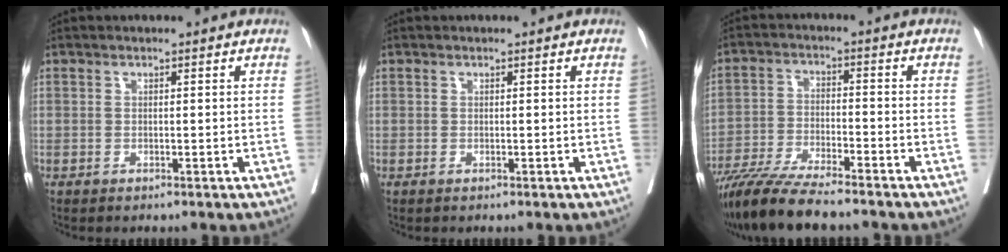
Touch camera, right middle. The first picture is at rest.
{"total": 0.0}
{"total": 11.8, "force": [-10.1, 0.7, 5.9], "torque": [-0.100, -0.027, -0.174]}